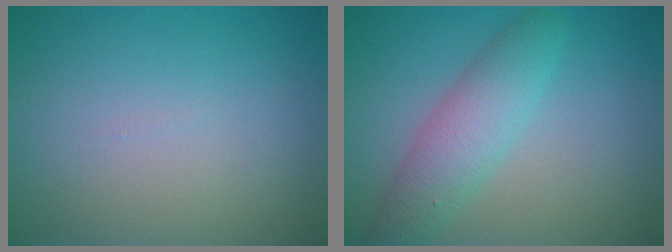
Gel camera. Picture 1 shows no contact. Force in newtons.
{"total": 4.2, "press": 4.2, "slide": 0.1}